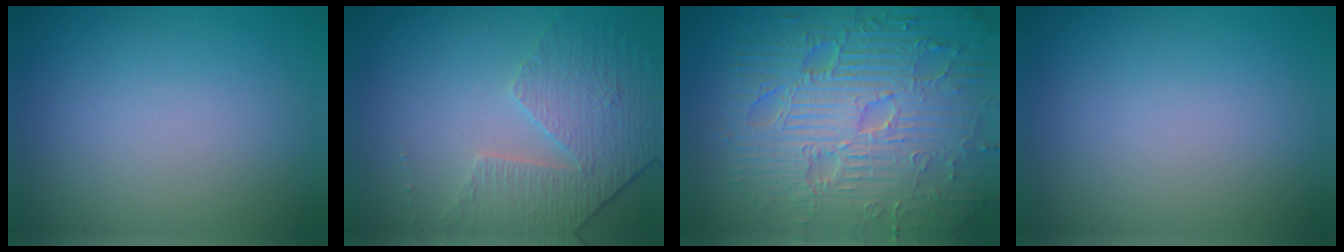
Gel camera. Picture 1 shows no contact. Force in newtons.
{"total": 4.7, "press": 3.4, "slide": 3.2}
{"total": 12.2, "press": 7.9, "slide": 9.3}
{"total": 0.0}